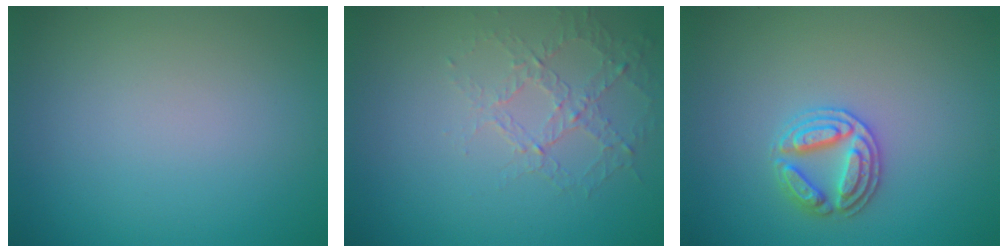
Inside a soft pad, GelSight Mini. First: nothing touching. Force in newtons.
{"total": 1.6, "press": 1.1, "slide": 1.2}
{"total": 2.8, "press": 2.8, "slide": 0.2}